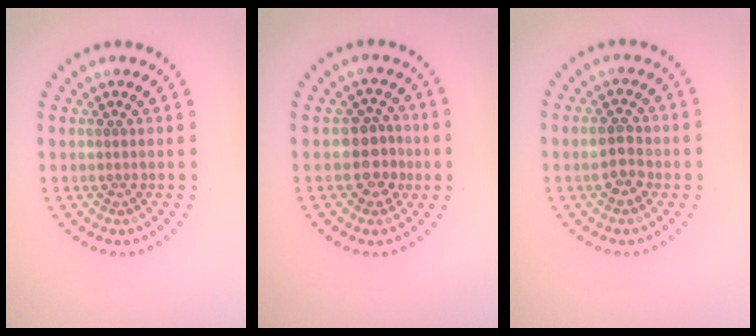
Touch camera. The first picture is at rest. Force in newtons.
{"total": 3.0, "press": 2.8, "slide": 1.2}
{"total": 2.6, "press": 2.6, "slide": 0.3}